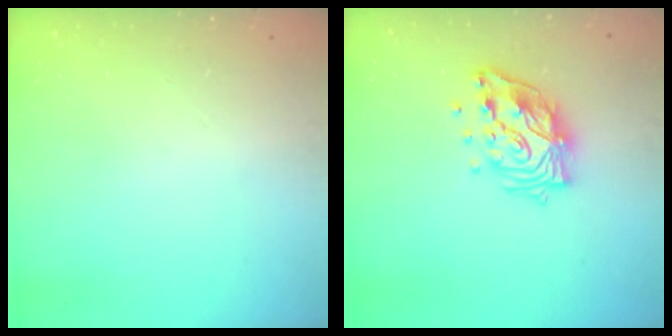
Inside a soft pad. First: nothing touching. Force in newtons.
{"total": 14.5, "press": 14.4, "slide": 1.6}